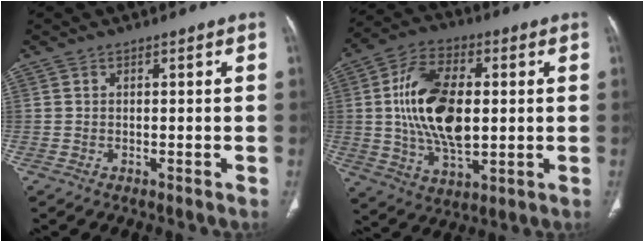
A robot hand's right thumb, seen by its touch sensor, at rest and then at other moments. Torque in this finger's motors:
{"motor_torque": [1.96, 2.87, 1.37, -1.10, 0.56]}